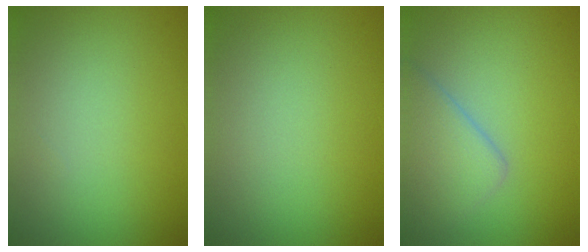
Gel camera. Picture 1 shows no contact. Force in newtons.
{"total": 0.0}
{"total": 3.9, "press": 3.9, "slide": 0.1}